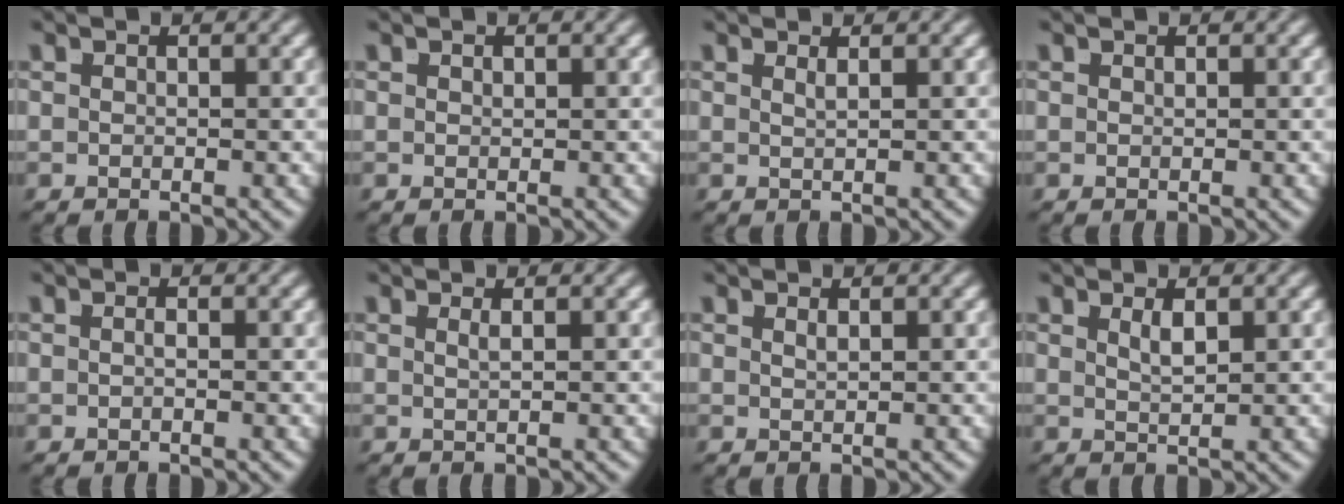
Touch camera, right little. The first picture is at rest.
{"total": 0.0}
{"total": 1.2, "force": [0.5, -1.0, 0.3], "torque": [0.000, -0.007, 0.015]}
{"total": 0.0}
{"total": 0.5, "force": [-0.4, -0.1, 0.3], "torque": [-0.009, -0.004, -0.005]}
{"total": 1.1, "force": [0.2, -0.9, 0.5], "torque": [-0.005, -0.006, 0.009]}
{"total": 1.0, "force": [0.4, -0.8, 0.2], "torque": [0.001, -0.006, 0.014]}
{"total": 1.4, "force": [0.7, -0.4, 1.2], "torque": [-0.012, -0.009, 0.022]}